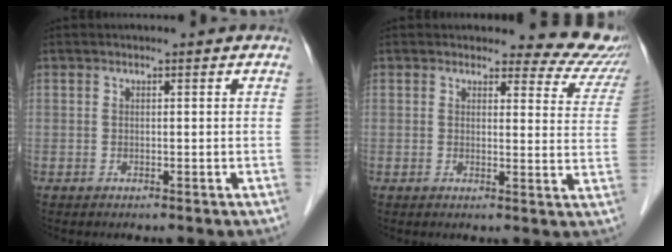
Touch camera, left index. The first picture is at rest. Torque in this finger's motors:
{"motor_torque": [0.47, -0.47, 0.04, -0.03]}